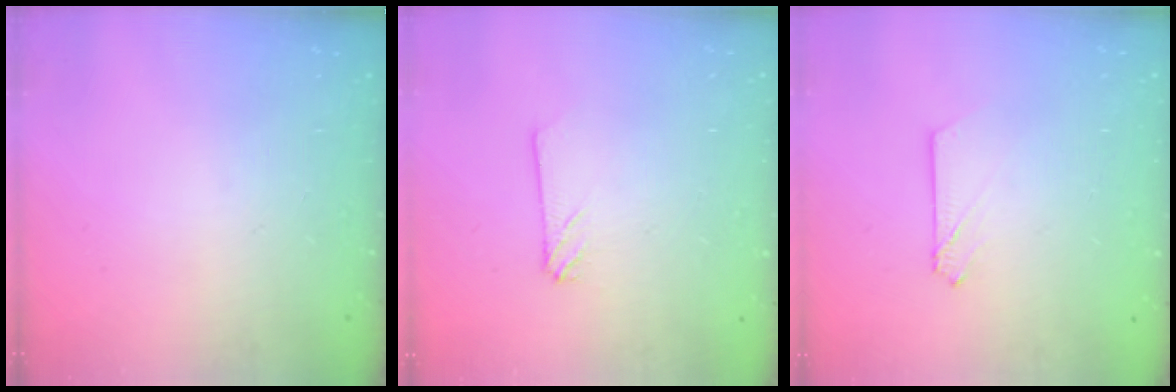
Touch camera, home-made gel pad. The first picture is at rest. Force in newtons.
{"total": 2.4, "press": 2.4, "slide": 0.2}
{"total": 2.7, "press": 2.7, "slide": 0.3}